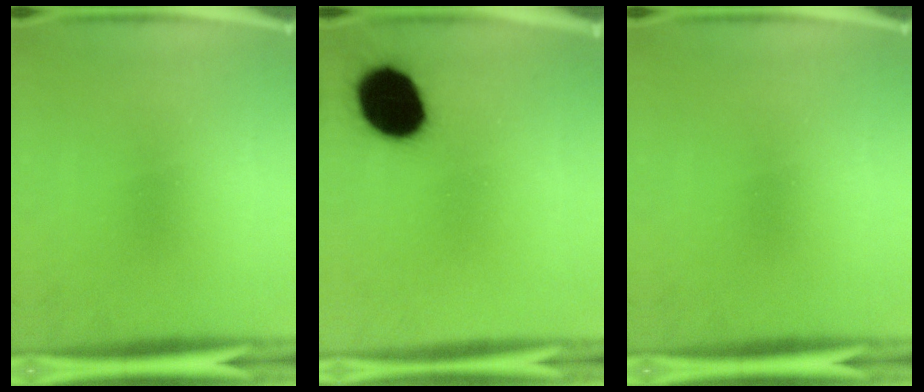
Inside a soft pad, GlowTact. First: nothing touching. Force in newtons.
{"total": 16.6}
{"total": 0.0}